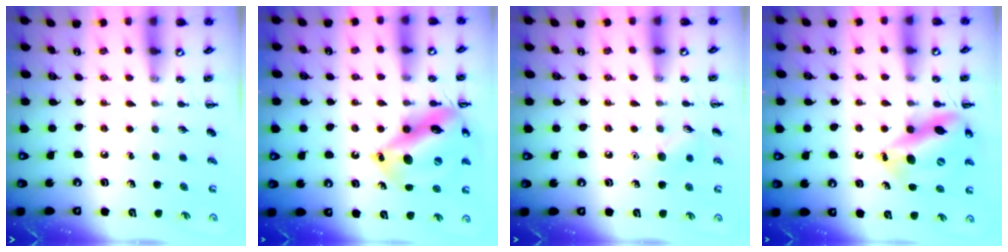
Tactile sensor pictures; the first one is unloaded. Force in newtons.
{"total": 18.7, "press": 18.5, "slide": 2.3}
{"total": 7.0, "press": 6.8, "slide": 1.6}
{"total": 15.7, "press": 15.0, "slide": 4.5}